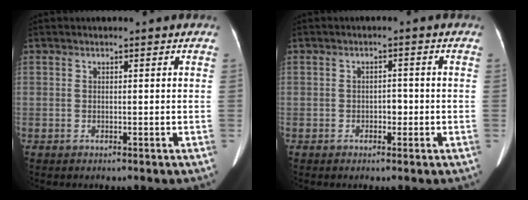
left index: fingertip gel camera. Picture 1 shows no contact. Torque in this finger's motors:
{"motor_torque": [-0.24, 0.02, 0.03, -0.01]}